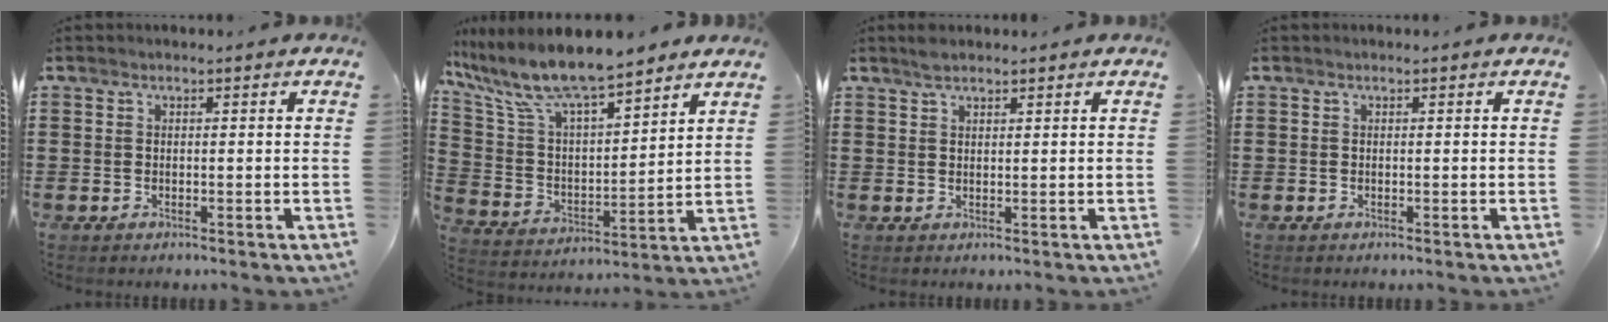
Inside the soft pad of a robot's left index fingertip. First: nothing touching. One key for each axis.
{"total": 9.5, "fx": 8.2, "fy": 1.3, "fz": 4.5, "tx": -0.123, "ty": -0.044, "tz": 0.141}
{"total": 1.8, "fx": 1.6, "fy": 0.4, "fz": 0.8, "tx": -0.017, "ty": 0.001, "tz": 0.029}
{"total": 0.0}